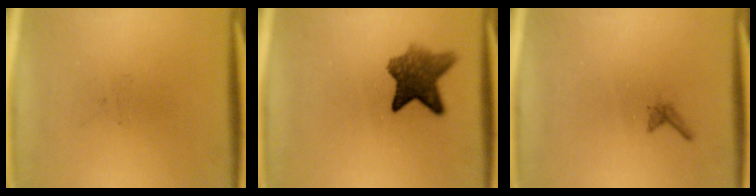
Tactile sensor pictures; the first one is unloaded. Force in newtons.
{"total": 7.2}
{"total": 0.6}